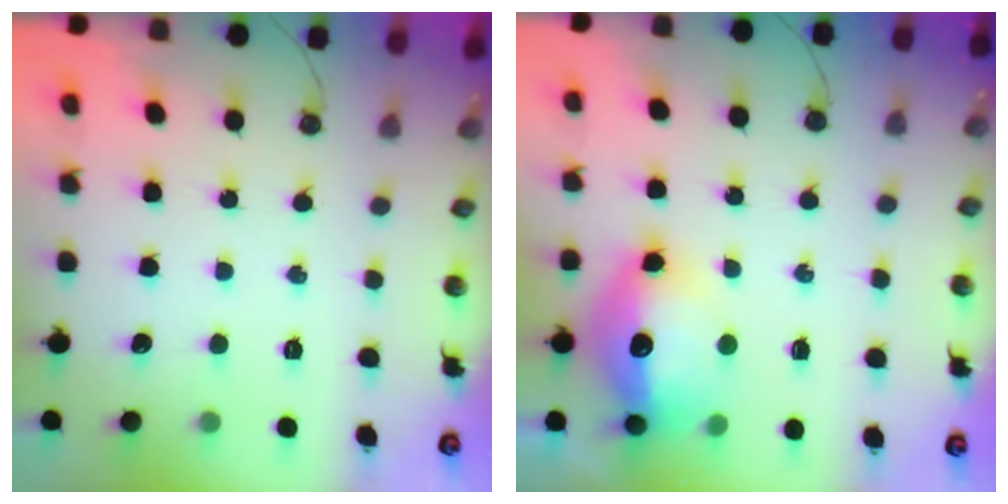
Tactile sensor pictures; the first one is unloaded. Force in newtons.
{"total": 15.2, "press": 15.1, "slide": 1.3}